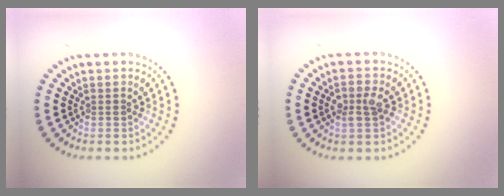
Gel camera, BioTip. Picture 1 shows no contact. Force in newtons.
{"total": 2.6, "press": 2.5, "slide": 0.4}